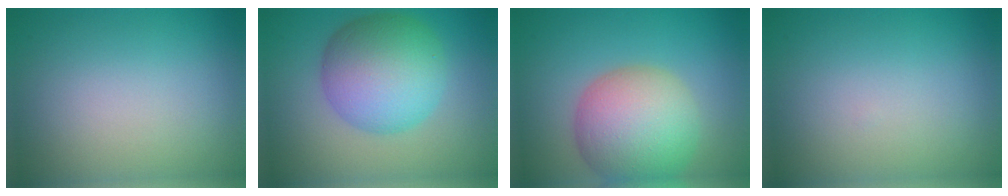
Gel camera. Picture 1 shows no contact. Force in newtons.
{"total": 8.9, "press": 8.9, "slide": 0.1}
{"total": 9.1, "press": 9.1, "slide": 0.6}
{"total": 0.0}